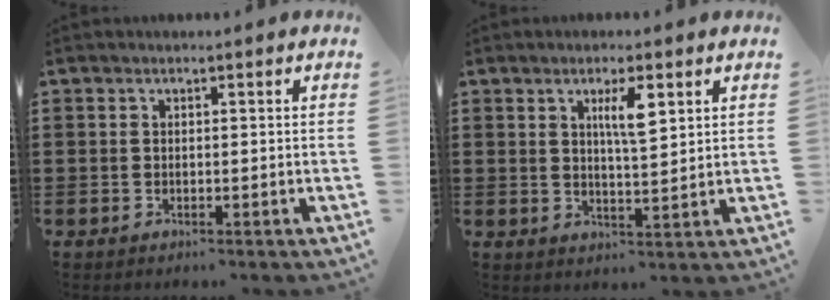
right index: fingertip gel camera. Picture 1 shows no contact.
{"total": 4.5, "force": [2.0, 0.9, 3.9], "torque": [-0.074, 0.004, 0.029]}